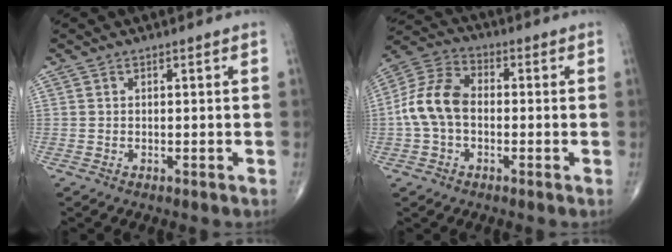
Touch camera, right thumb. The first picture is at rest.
{"total": 10.5, "force": [-1.0, 7.1, 7.7], "torque": [-0.151, 0.033, -0.032]}